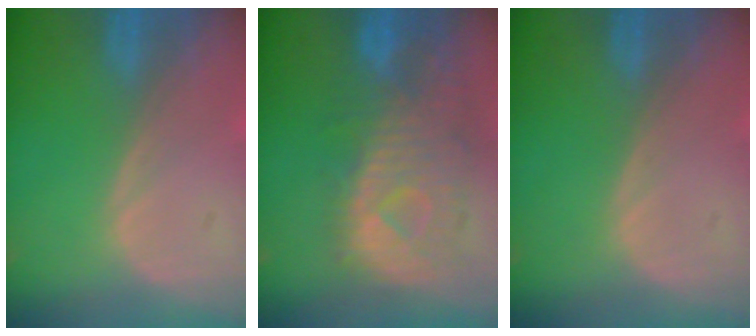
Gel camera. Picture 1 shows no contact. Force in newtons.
{"total": 10.9, "press": 9.7, "slide": 5.0}
{"total": 0.0}